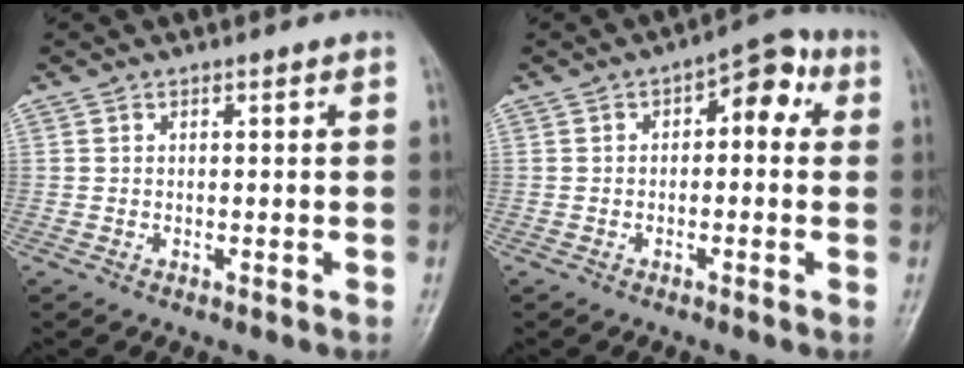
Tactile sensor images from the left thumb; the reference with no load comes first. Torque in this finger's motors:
{"motor_torque": [-0.35, 0.34, -0.14, 0.11, -0.04]}